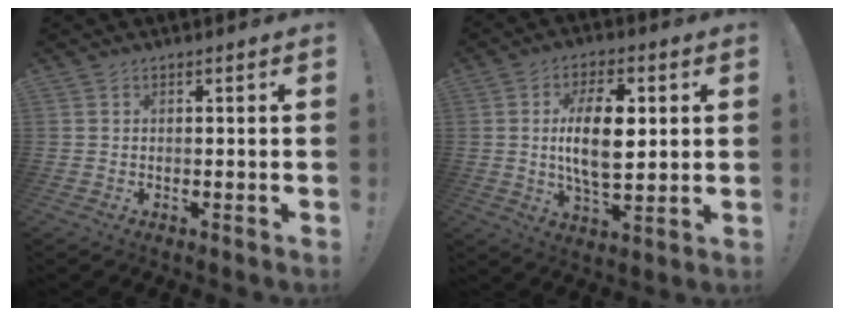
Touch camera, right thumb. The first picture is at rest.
{"total": 14.4, "force": [1.8, 6.7, 12.6], "torque": [-0.219, -0.004, 0.022]}